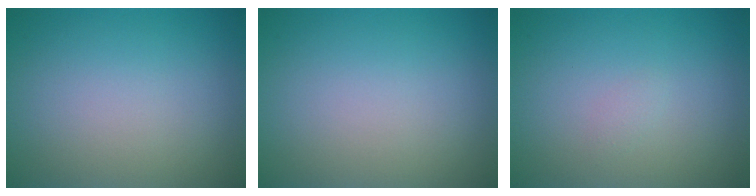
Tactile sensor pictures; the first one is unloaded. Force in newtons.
{"total": 0.0}
{"total": 0.6, "press": 0.6, "slide": 0.1}